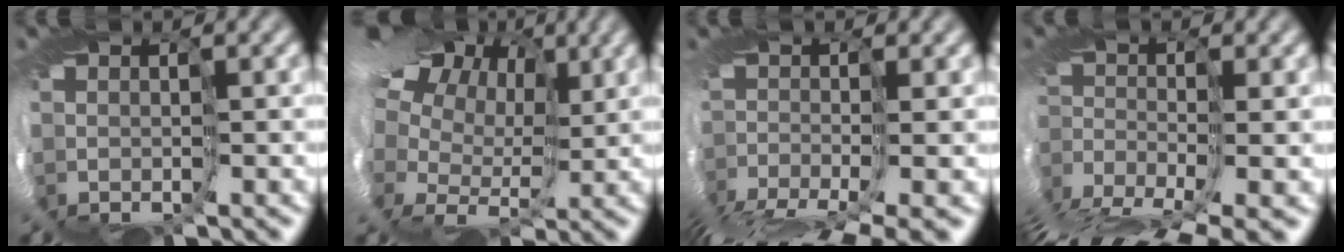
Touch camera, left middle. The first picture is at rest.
{"total": 17.8, "force": [8.5, 11.2, 11.0], "torque": [-0.237, 0.066, 0.117]}
{"total": 9.8, "force": [-6.7, 2.6, 6.6], "torque": [-0.136, -0.037, -0.103]}
{"total": 10.4, "force": [-8.7, 2.5, 5.1], "torque": [-0.106, -0.026, -0.145]}